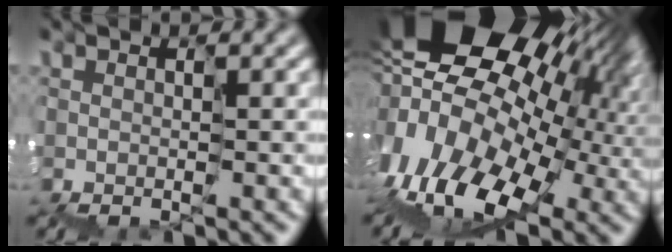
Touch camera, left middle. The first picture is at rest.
{"total": 16.0, "force": [1.4, 10.4, 12.1], "torque": [-0.187, 0.000, 0.035]}